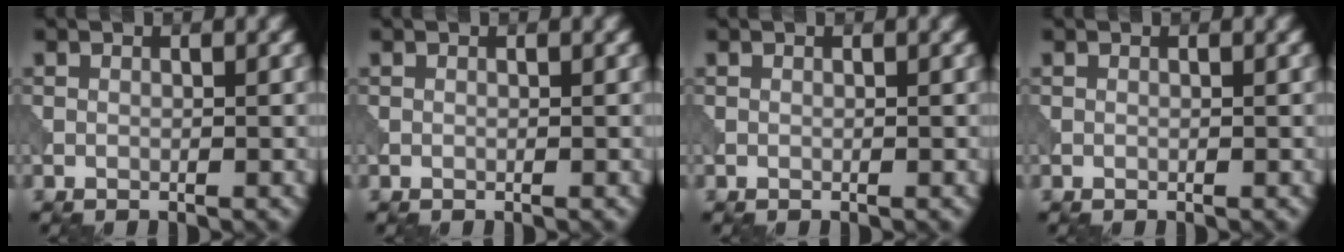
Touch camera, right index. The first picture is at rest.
{"total": 0.0}
{"total": 0.0}
{"total": 0.0}